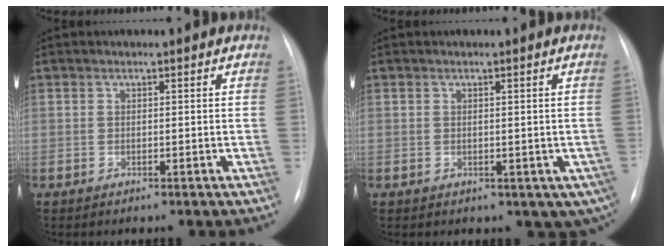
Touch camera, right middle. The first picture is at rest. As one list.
[{"total": 5.1, "force": [-1.5, 3.4, 3.6], "torque": [-0.019, -0.001, -0.008]}]